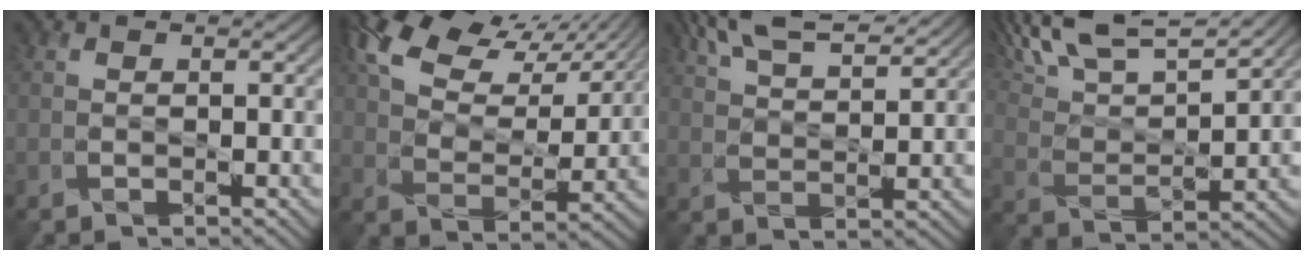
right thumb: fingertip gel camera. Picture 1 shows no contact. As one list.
[{"total": 13.7, "force": [8.9, 6.2, 8.4], "torque": [-0.189, 0.019, 0.156]}, {"total": 8.9, "force": [6.9, 2.1, 5.2], "torque": [-0.117, 0.010, 0.127]}, {"total": 14.7, "force": [11.0, 4.0, 8.9], "torque": [-0.201, 0.020, 0.179]}]